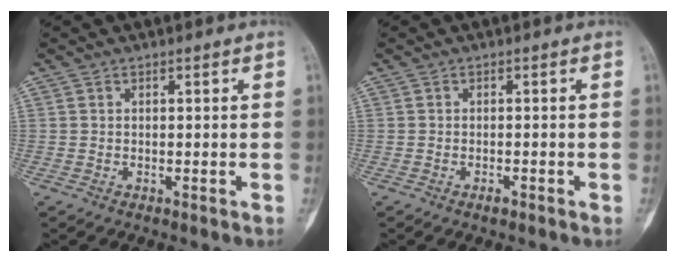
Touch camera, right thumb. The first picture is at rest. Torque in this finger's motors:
{"motor_torque": [0.05, -0.02, 0.19, -0.24, -0.01]}